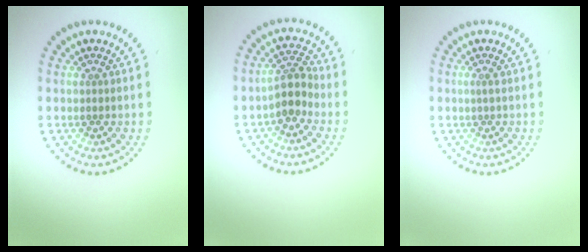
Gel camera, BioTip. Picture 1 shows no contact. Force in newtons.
{"total": 2.7, "press": 2.3, "slide": 1.4}
{"total": 0.5, "press": 0.1, "slide": 0.5}